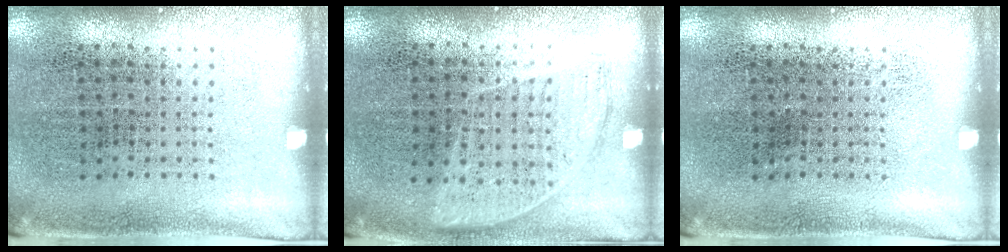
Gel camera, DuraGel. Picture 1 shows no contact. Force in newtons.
{"total": 0.9, "press": 0.7, "slide": 0.4}
{"total": 0.0}